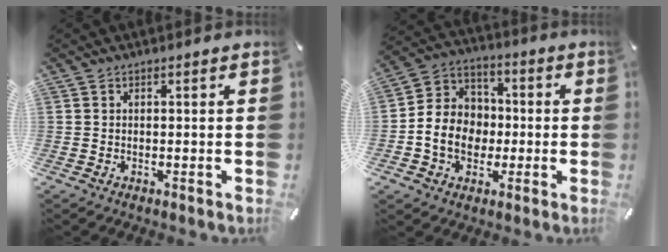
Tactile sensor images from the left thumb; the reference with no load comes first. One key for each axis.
{"total": 10.7, "fx": -2.2, "fy": 9.5, "fz": 4.4, "tx": -0.114, "ty": 0.022, "tz": -0.040}